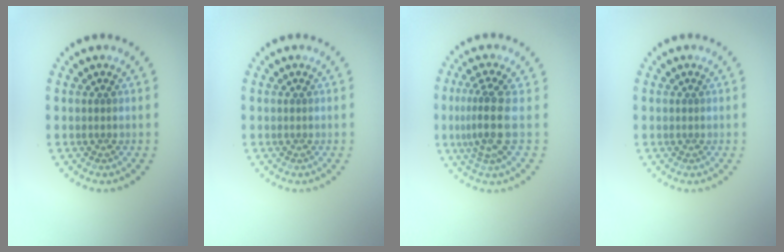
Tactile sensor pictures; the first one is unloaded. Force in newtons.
{"total": 0.0}
{"total": 3.5, "press": 2.5, "slide": 2.4}
{"total": 0.0}